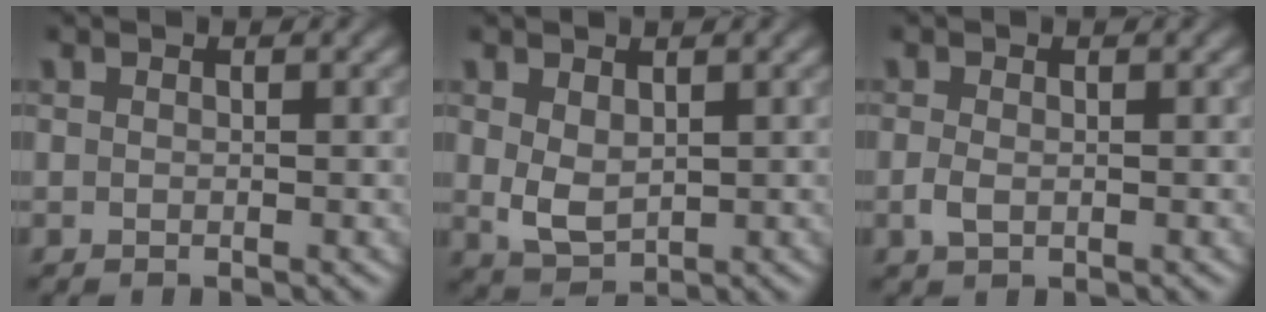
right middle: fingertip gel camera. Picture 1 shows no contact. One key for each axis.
{"total": 3.0, "fx": 0.6, "fy": 1.9, "fz": 2.2, "tx": -0.050, "ty": -0.004, "tz": 0.018}
{"total": 1.3, "fx": -0.3, "fy": 0.8, "fz": 1.0, "tx": -0.024, "ty": -0.004, "tz": -0.006}